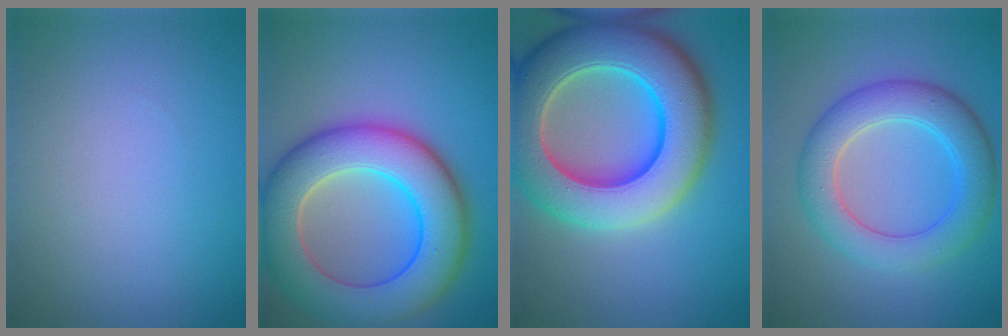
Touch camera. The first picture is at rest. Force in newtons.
{"total": 11.0, "press": 11.0, "slide": 0.6}
{"total": 13.2, "press": 13.2, "slide": 0.6}
{"total": 6.1, "press": 6.1, "slide": 0.3}